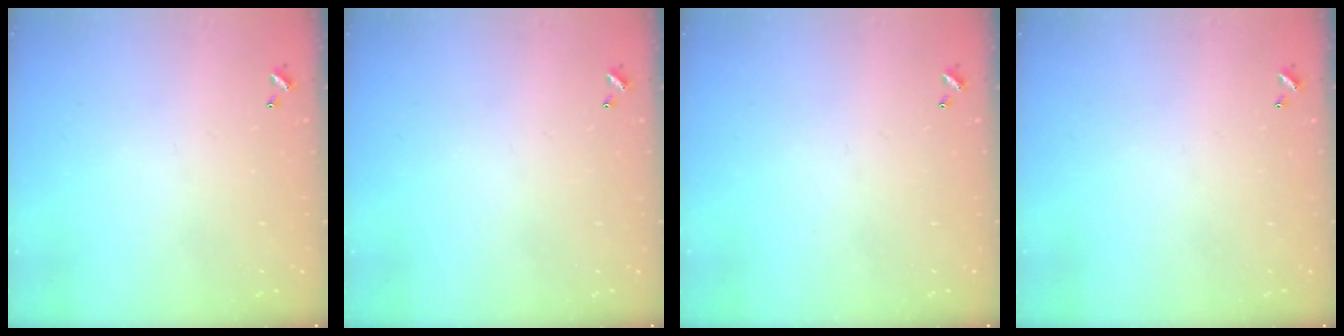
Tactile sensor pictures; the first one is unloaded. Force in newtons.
{"total": 0.0}
{"total": 0.0}
{"total": 0.0}